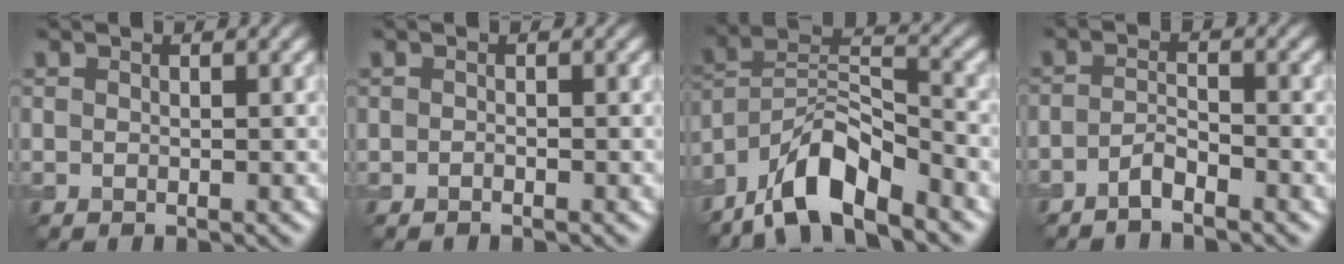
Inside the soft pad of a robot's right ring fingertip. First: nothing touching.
{"total": 0.0}
{"total": 8.5, "force": [-6.3, 2.6, 5.0], "torque": [-0.081, 0.006, -0.126]}
{"total": 1.8, "force": [-1.4, 0.3, 1.1], "torque": [-0.021, 0.005, -0.032]}